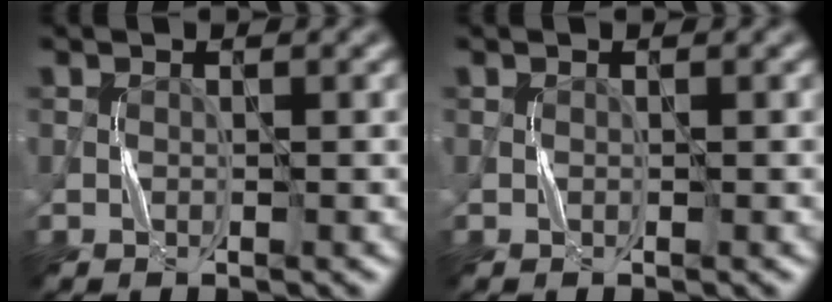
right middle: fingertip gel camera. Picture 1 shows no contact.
{"total": 0.0}